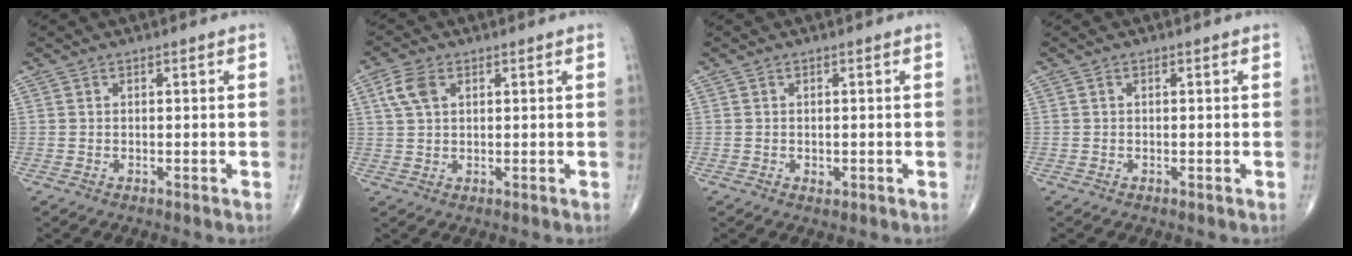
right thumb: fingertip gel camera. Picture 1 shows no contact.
{"total": 4.7, "force": [1.8, 2.8, 3.3], "torque": [-0.074, 0.006, 0.036]}
{"total": 0.9, "force": [-0.3, 0.6, 0.6], "torque": [-0.007, -0.002, -0.003]}
{"total": 0.0}